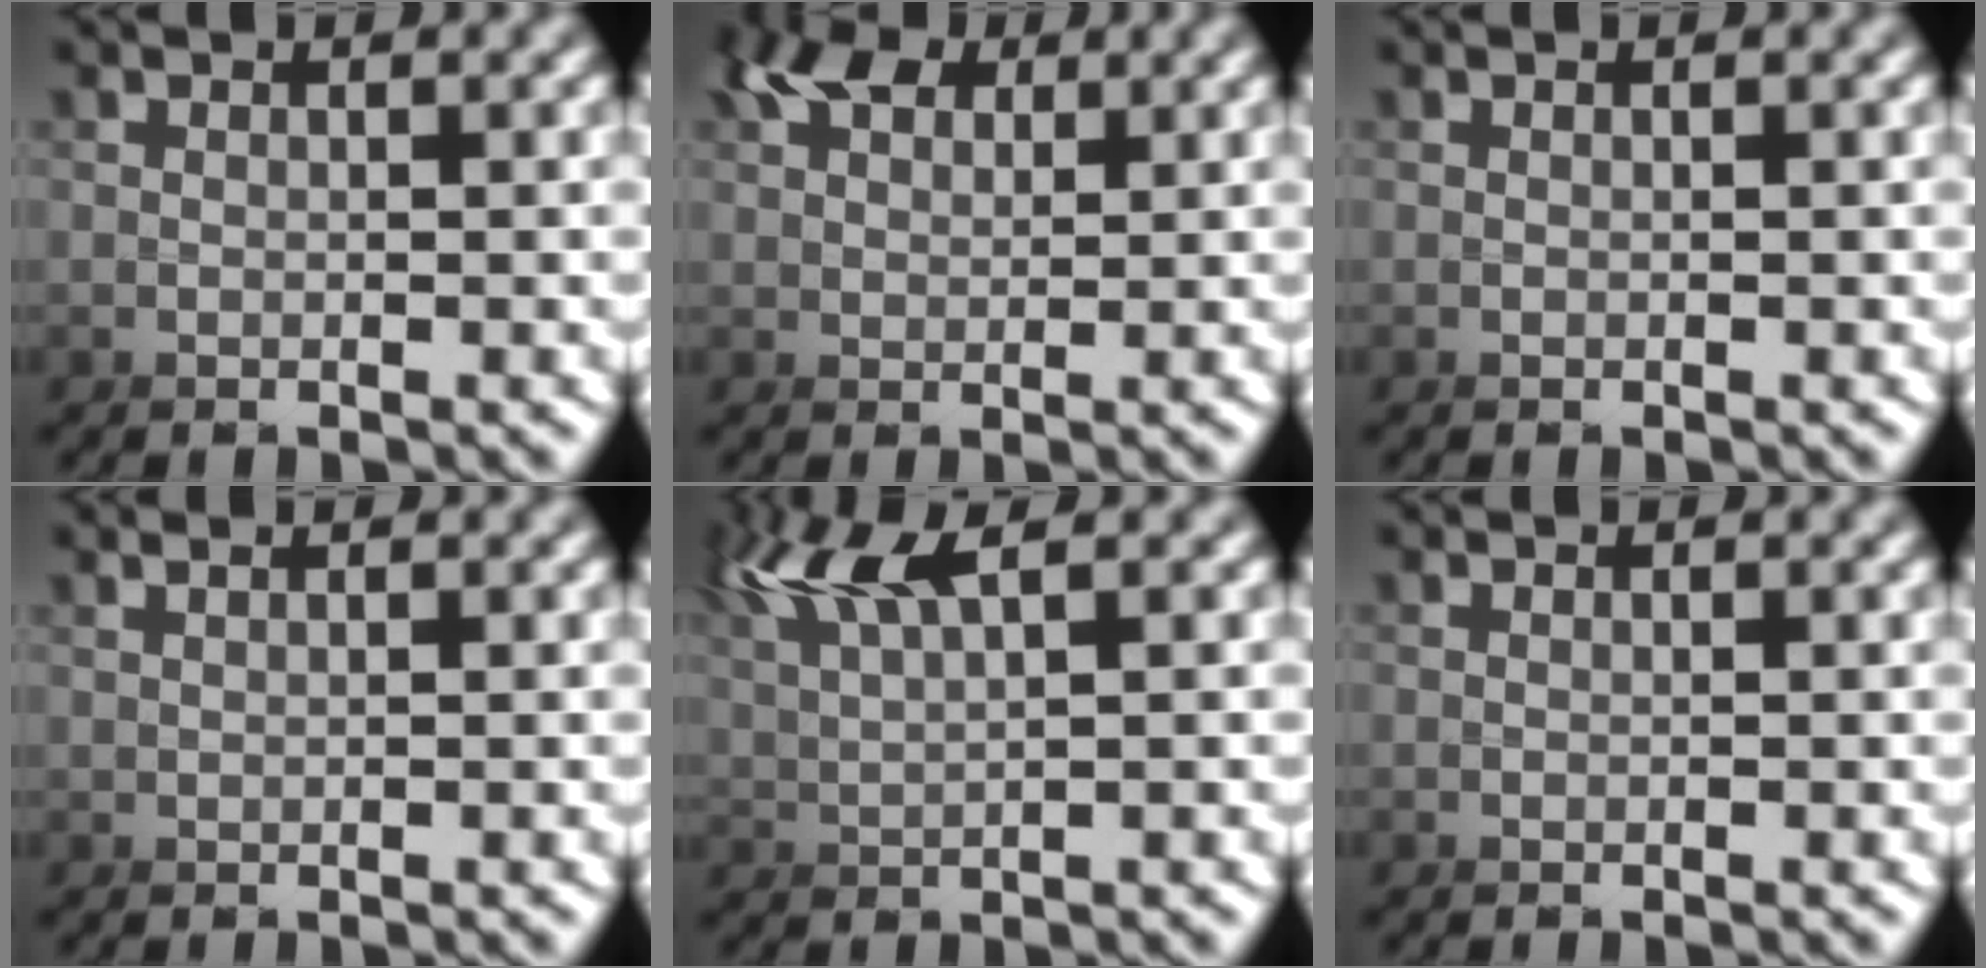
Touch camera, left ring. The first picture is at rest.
{"total": 4.2, "force": [2.6, 3.1, 1.3], "torque": [-0.020, 0.010, 0.027]}
{"total": 0.0}
{"total": 1.2, "force": [0.3, -1.1, -0.1], "torque": [0.016, 0.017, -0.002]}
{"total": 2.8, "force": [2.2, -1.4, 1.1], "torque": [-0.058, 0.020, 0.034]}
{"total": 0.0}